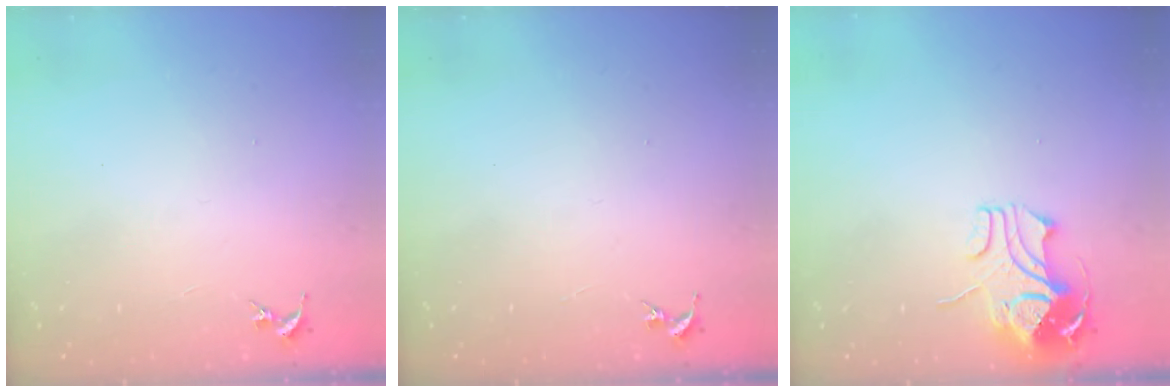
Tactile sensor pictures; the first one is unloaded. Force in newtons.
{"total": 0.0}
{"total": 10.3, "press": 10.2, "slide": 0.9}